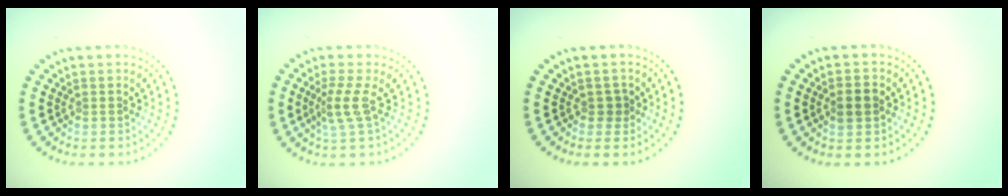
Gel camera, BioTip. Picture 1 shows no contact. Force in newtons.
{"total": 2.2, "press": 1.5, "slide": 1.6}
{"total": 0.9, "press": 0.7, "slide": 0.6}
{"total": 2.2, "press": 2.2, "slide": 0.1}